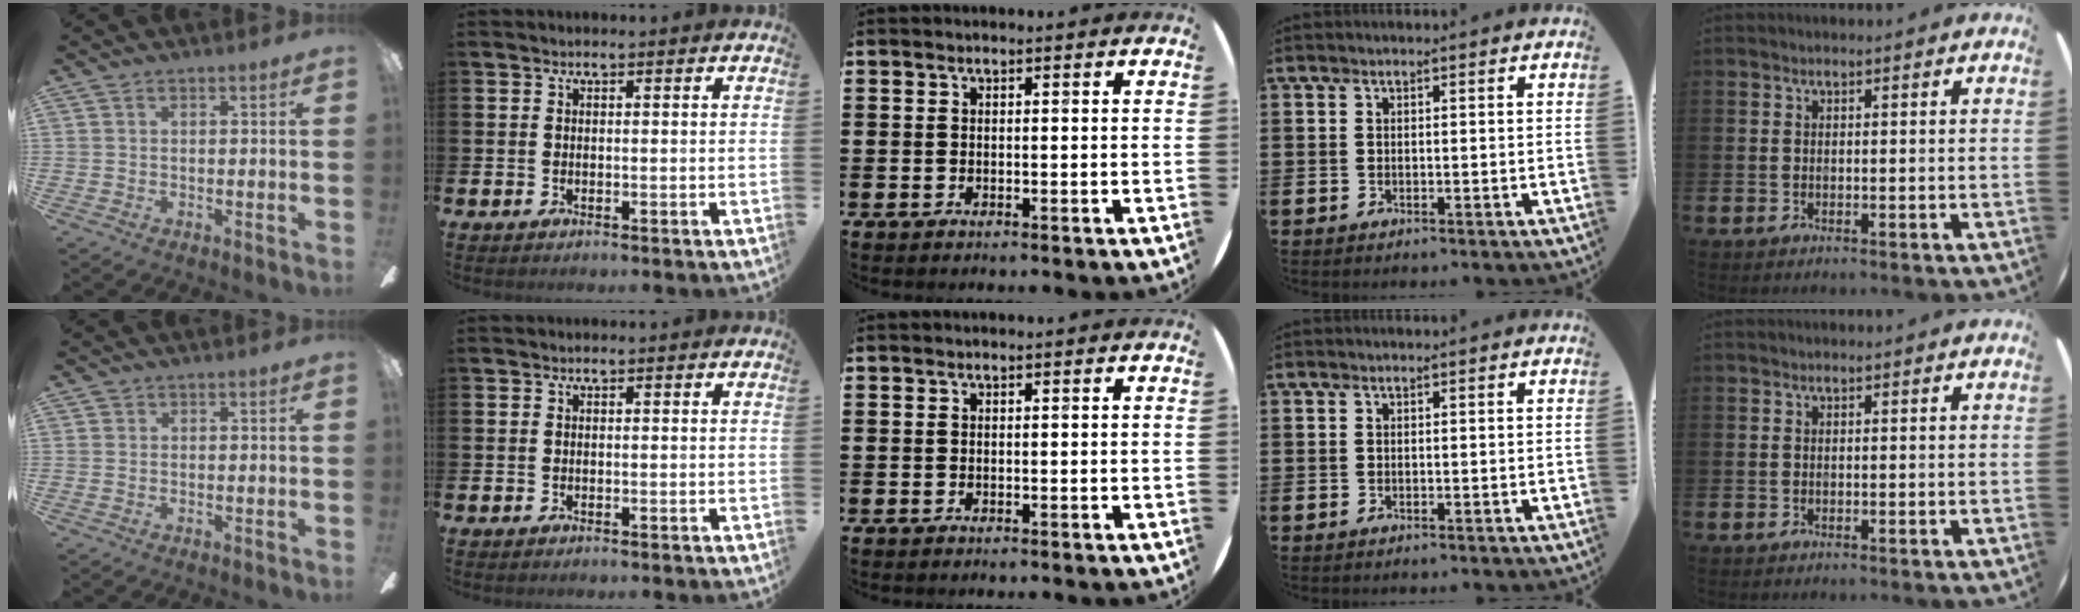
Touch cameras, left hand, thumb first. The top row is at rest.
{}